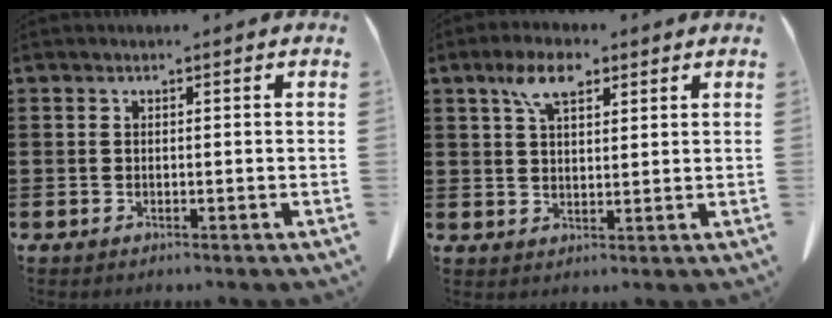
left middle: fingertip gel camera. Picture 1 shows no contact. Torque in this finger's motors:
{"motor_torque": [1.15, 0.87, 0.41, 0.05]}